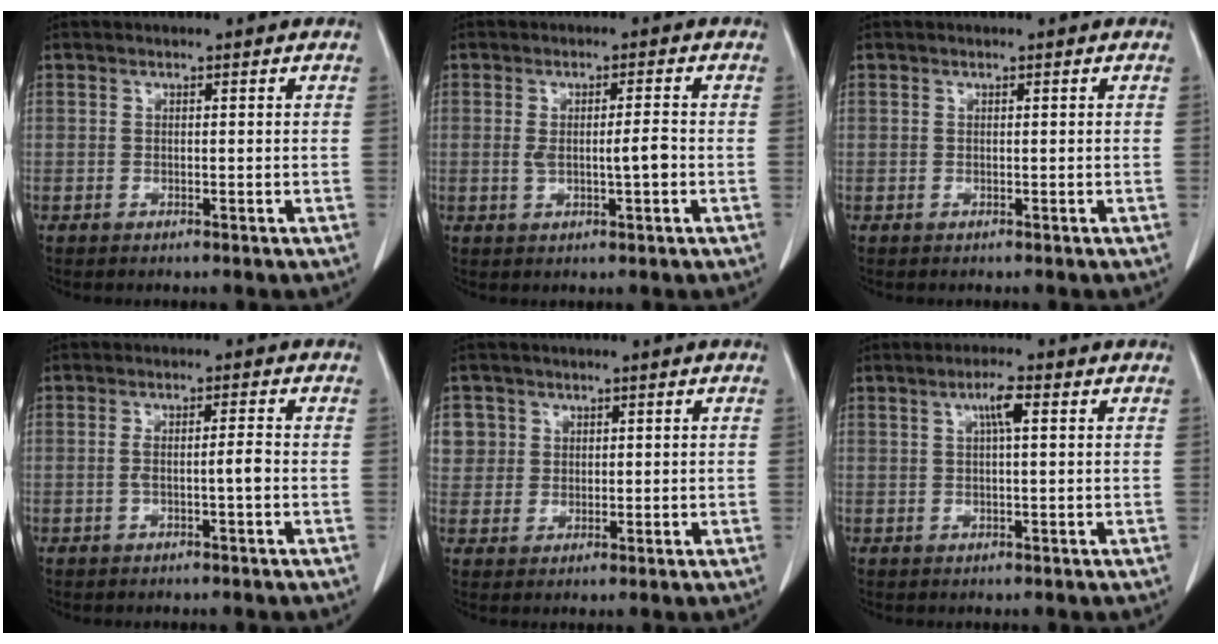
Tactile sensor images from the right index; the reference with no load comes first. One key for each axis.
{"total": 4.0, "fx": -0.4, "fy": 0.7, "fz": 3.9, "tx": -0.070, "ty": 0.003, "tz": -0.002}
{"total": 0.0}
{"total": 2.9, "fx": -0.7, "fy": 0.0, "fz": 2.8, "tx": -0.051, "ty": 0.005, "tz": -0.010}
{"total": 5.0, "fx": 1.8, "fy": 4.6, "fz": 0.1, "tx": 0.012, "ty": 0.007, "tz": 0.038}
{"total": 3.1, "fx": 1.1, "fy": 0.3, "fz": 2.9, "tx": -0.054, "ty": 0.005, "tz": 0.017}